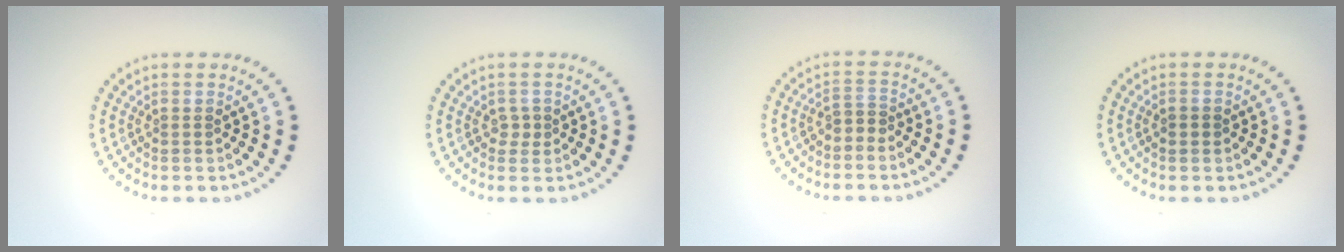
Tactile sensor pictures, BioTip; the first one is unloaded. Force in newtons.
{"total": 1.0, "press": 1.0, "slide": 0.4}
{"total": 1.3, "press": 1.0, "slide": 0.7}
{"total": 1.3, "press": 1.3, "slide": 0.2}